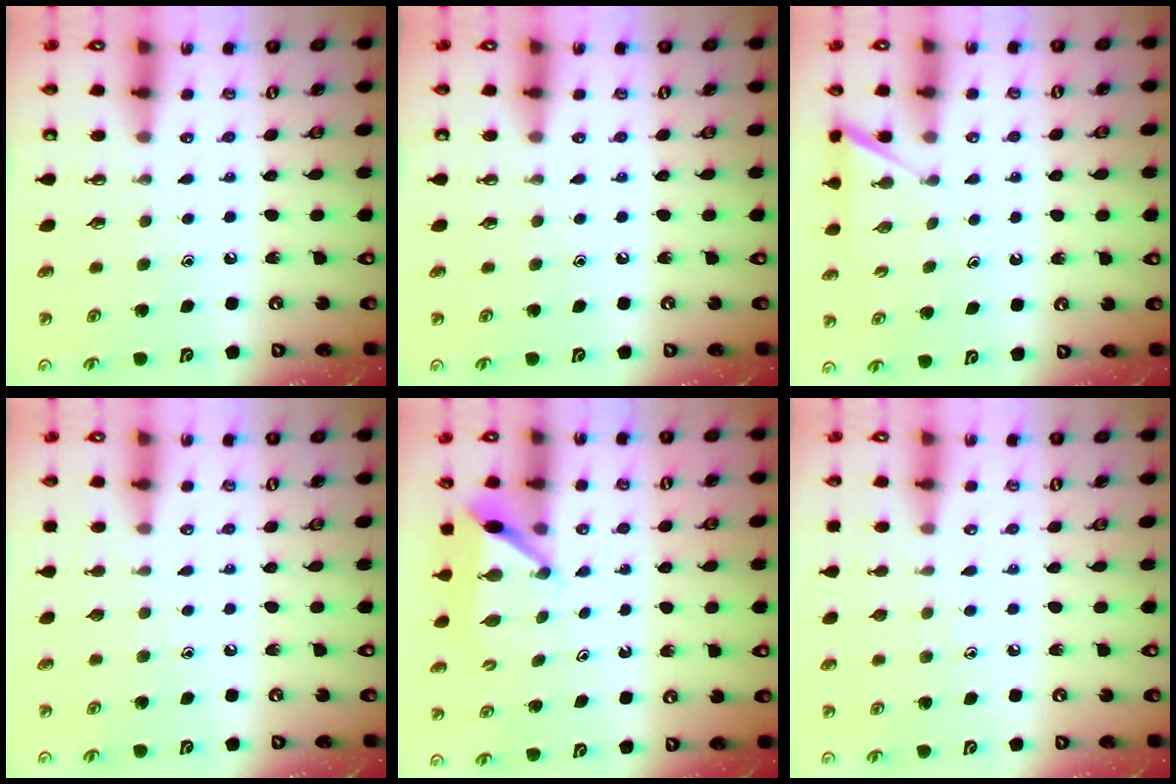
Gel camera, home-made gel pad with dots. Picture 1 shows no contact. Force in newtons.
{"total": 0.0}
{"total": 3.7, "press": 3.7, "slide": 0.4}
{"total": 0.0}
{"total": 6.1, "press": 6.1, "slide": 0.7}
{"total": 3.7, "press": 3.7, "slide": 0.4}